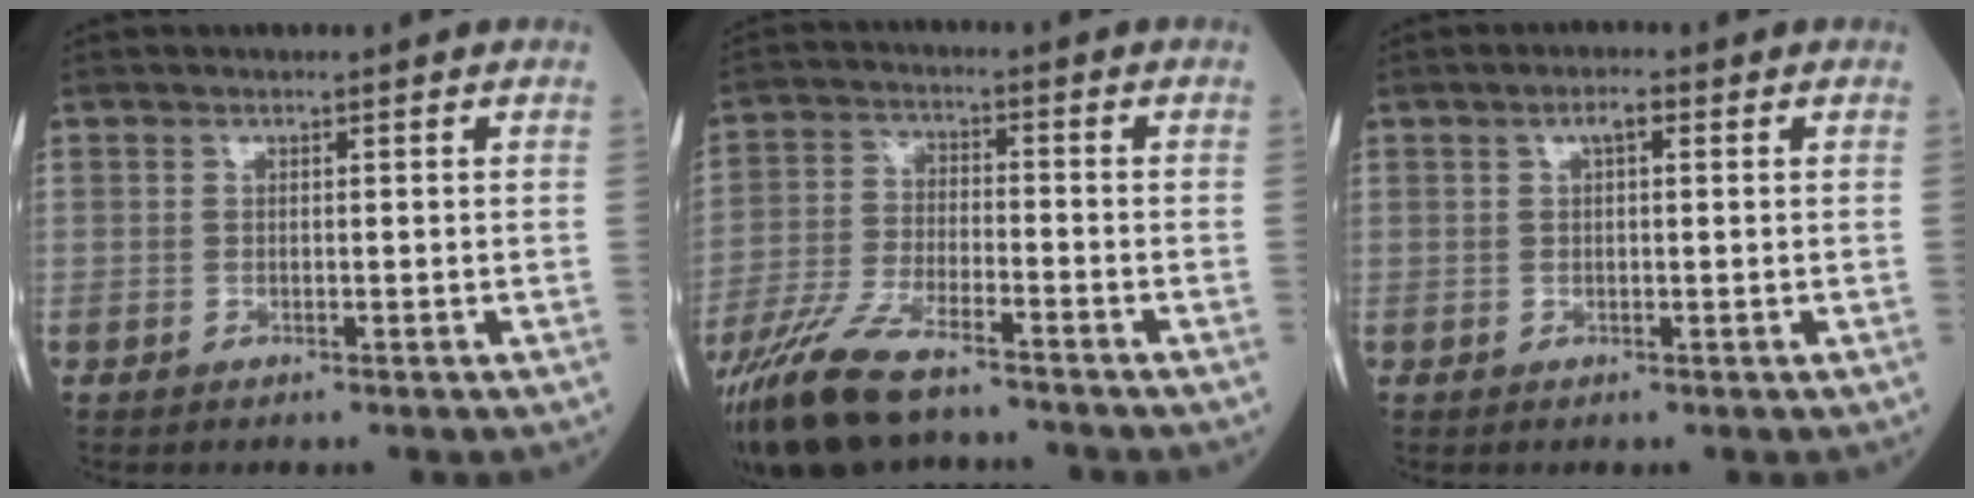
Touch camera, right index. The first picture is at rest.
{"total": 12.7, "force": [-9.9, 3.0, 7.3], "torque": [-0.155, -0.028, -0.184]}
{"total": 2.0, "force": [0.8, 0.6, 1.8], "torque": [-0.033, 0.008, 0.013]}